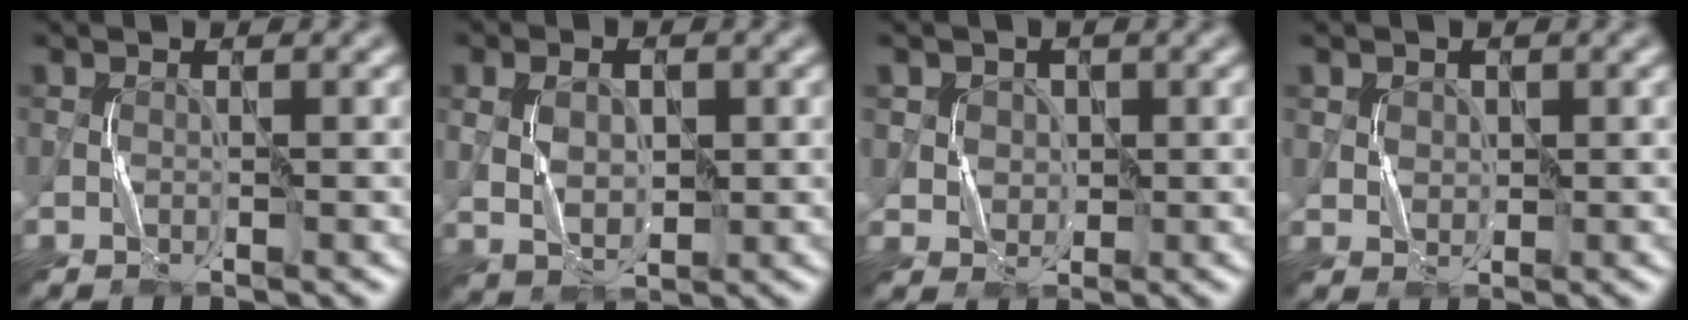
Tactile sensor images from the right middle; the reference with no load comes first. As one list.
[{"total": 3.9, "force": [0.4, 2.6, 2.9], "torque": [-0.060, 0.000, 0.012]}, {"total": 3.7, "force": [1.4, 3.1, 1.4], "torque": [-0.032, 0.009, 0.028]}, {"total": 2.1, "force": [1.0, 1.6, 0.8], "torque": [-0.031, 0.000, 0.034]}]